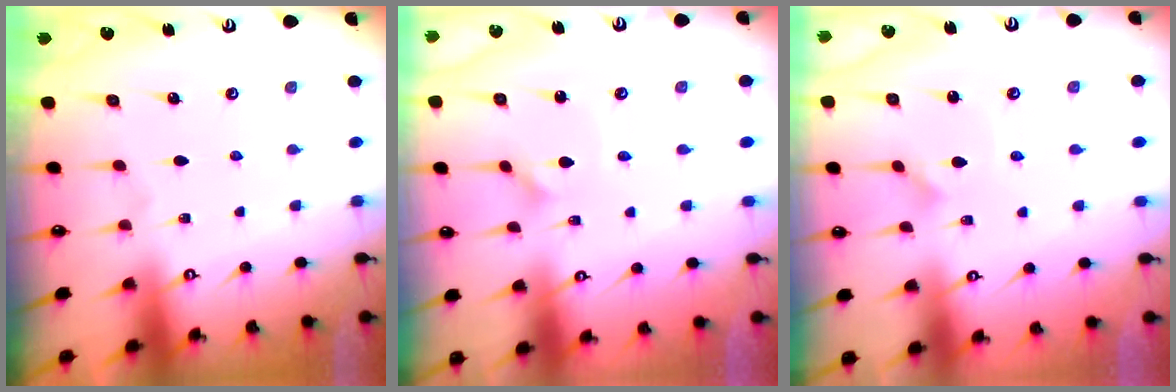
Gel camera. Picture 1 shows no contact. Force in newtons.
{"total": 1.6, "press": 1.6, "slide": 0.1}
{"total": 1.2, "press": 1.2, "slide": 0.1}